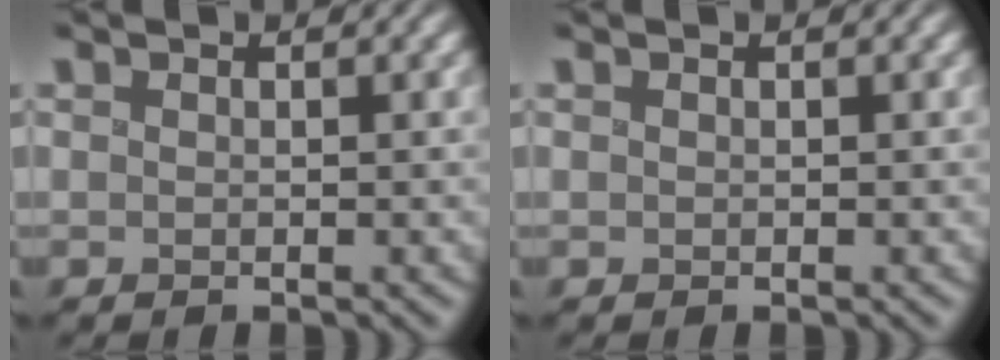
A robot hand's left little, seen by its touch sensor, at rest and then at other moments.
{"total": 0.0}